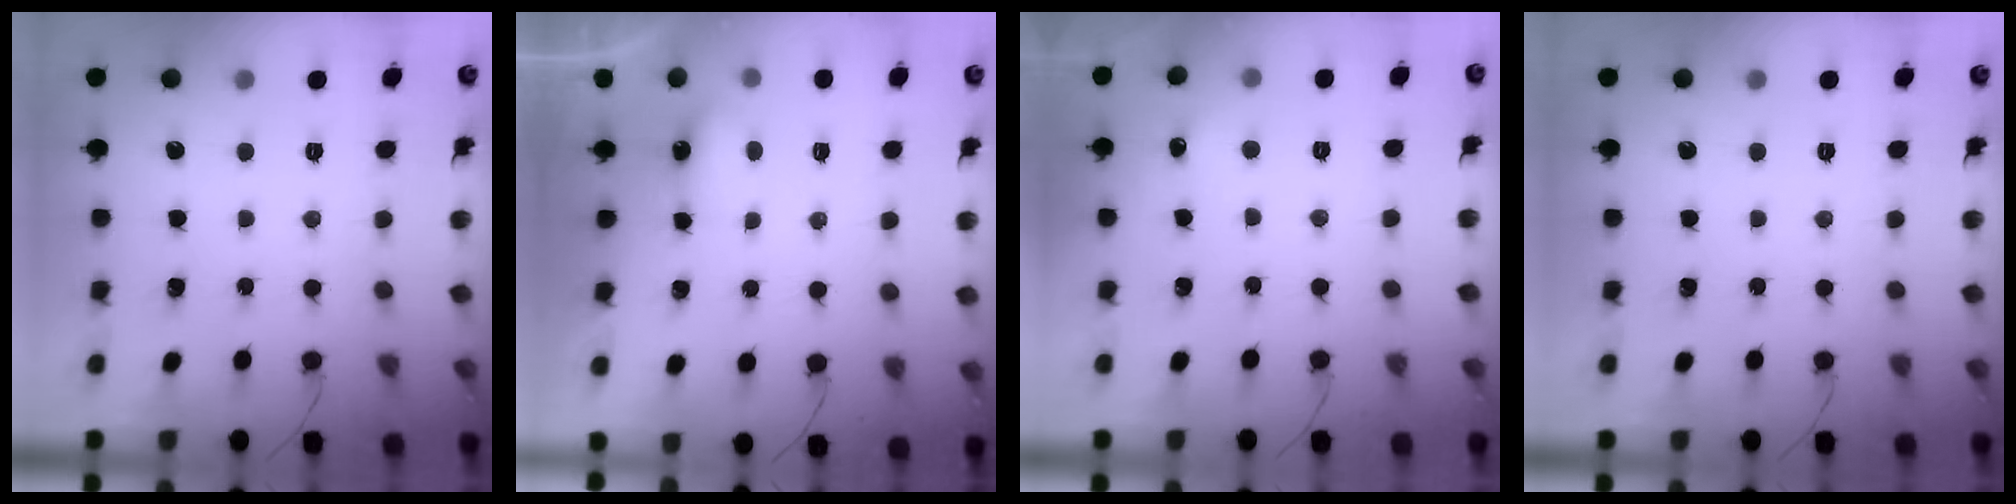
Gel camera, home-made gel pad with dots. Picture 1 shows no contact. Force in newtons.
{"total": 7.1, "press": 4.4, "slide": 5.5}
{"total": 4.7, "press": 4.5, "slide": 1.2}
{"total": 0.0}